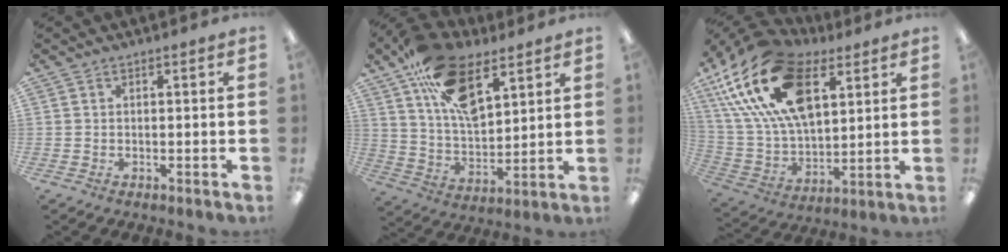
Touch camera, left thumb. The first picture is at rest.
{"total": 18.4, "force": [10.1, 9.7, 11.9], "torque": [-0.202, -0.033, 0.183]}
{"total": 26.9, "force": [12.6, 14.8, 18.5], "torque": [-0.375, -0.040, 0.225]}